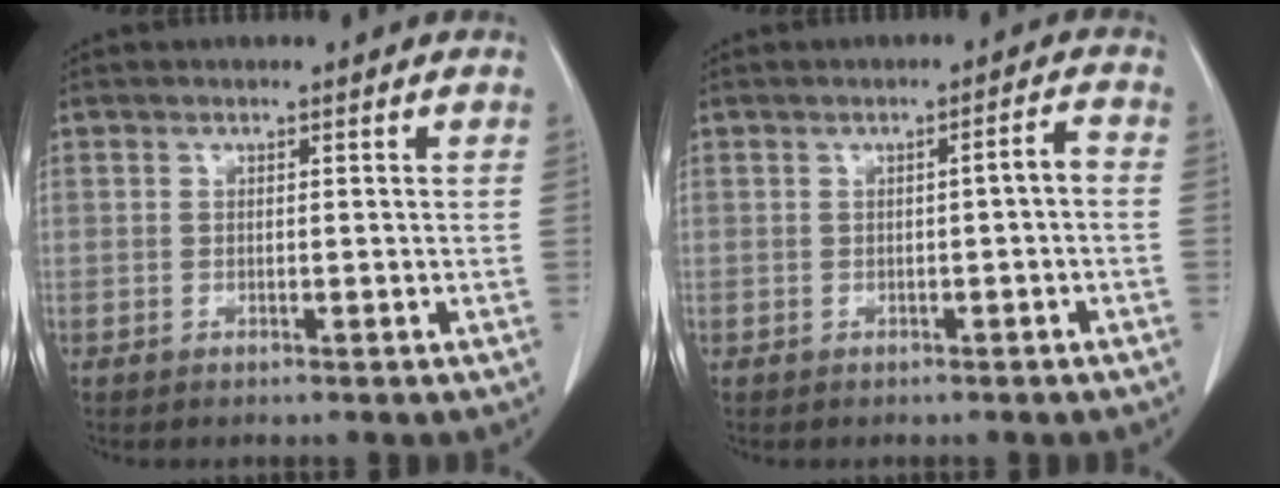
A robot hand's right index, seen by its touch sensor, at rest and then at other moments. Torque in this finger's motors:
{"motor_torque": [0.36, -0.23, 0.13, 0.04]}